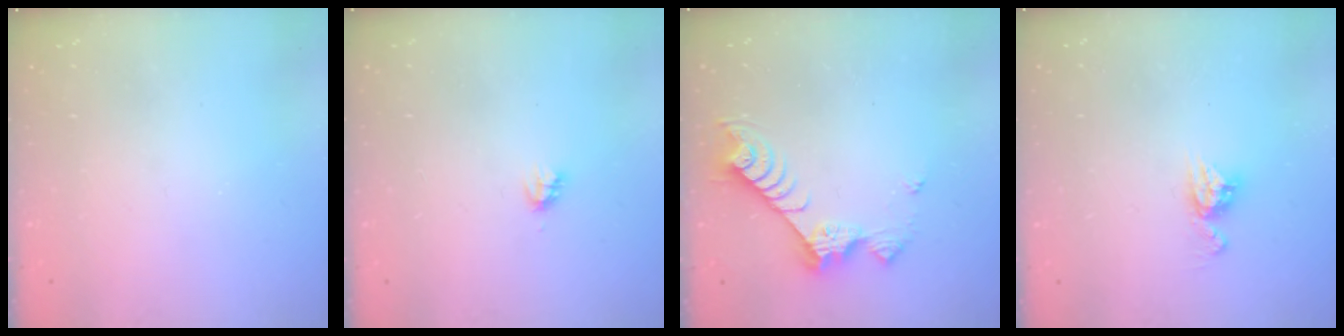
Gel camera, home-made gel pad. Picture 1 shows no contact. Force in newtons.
{"total": 2.7, "press": 2.7, "slide": 0.2}
{"total": 9.3, "press": 9.3, "slide": 0.4}
{"total": 6.8, "press": 6.8, "slide": 0.5}